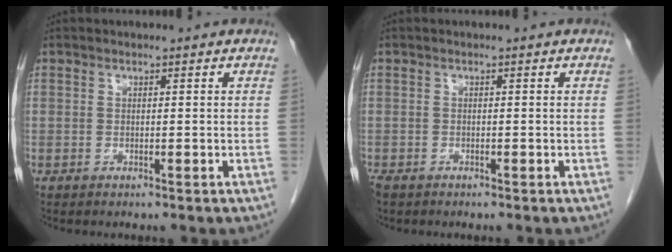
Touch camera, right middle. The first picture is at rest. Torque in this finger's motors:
{"motor_torque": [0.47, -0.88, 0.34, 0.10]}